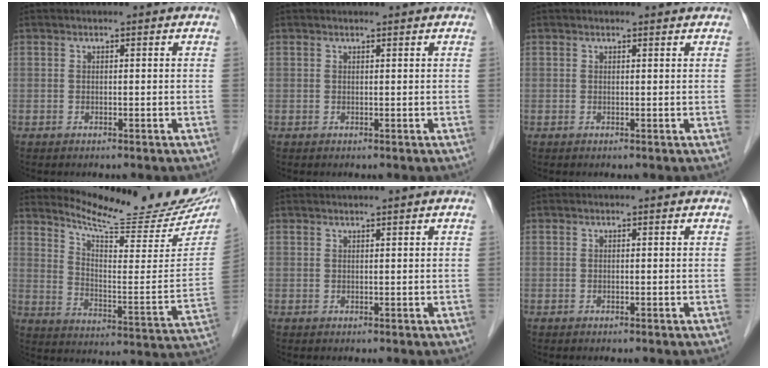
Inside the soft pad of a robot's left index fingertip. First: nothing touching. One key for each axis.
{"total": 1.0, "fx": 1.0, "fy": 0.0, "fz": 0.2, "tx": -0.006, "ty": 0.006, "tz": 0.016}
{"total": 1.5, "fx": 1.5, "fy": 0.3, "fz": 0.1, "tx": -0.010, "ty": 0.001, "tz": 0.015}
{"total": 20.6, "fx": 19.1, "fy": 1.6, "fz": 7.4, "tx": -0.115, "ty": -0.087, "tz": 0.257}
{"total": 1.3, "fx": 1.2, "fy": -0.2, "fz": 0.6, "tx": -0.005, "ty": 0.014, "tz": 0.023}
{"total": 0.0}